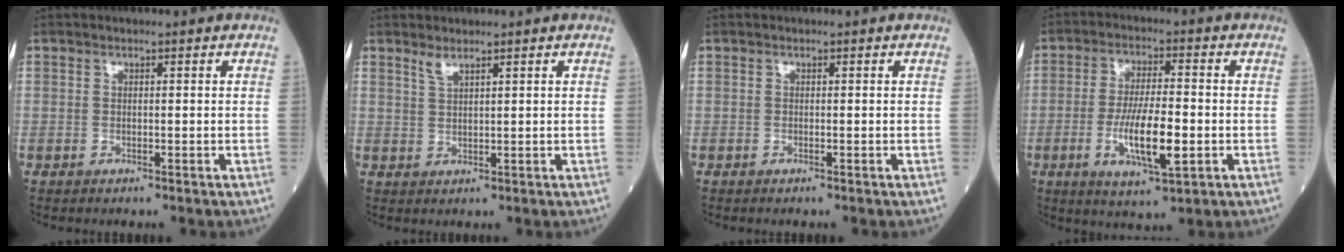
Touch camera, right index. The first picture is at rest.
{"total": 1.7, "force": [1.4, 0.1, 0.9], "torque": [-0.021, -0.005, 0.031]}
{"total": 0.0}
{"total": 9.7, "force": [-2.3, 1.9, 9.2], "torque": [-0.173, -0.009, -0.039]}